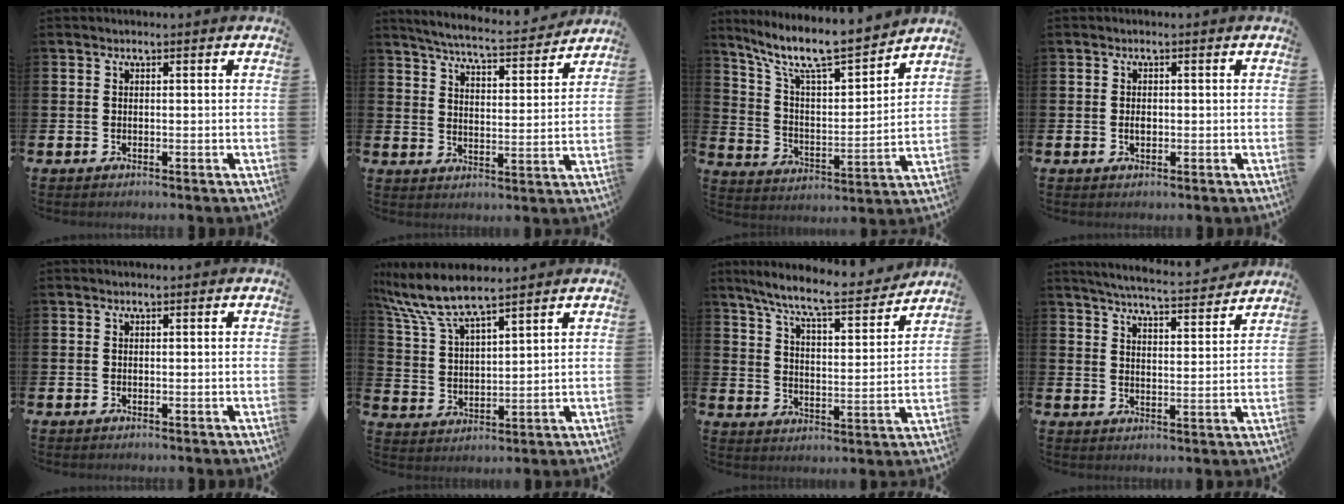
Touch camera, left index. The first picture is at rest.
{"total": 6.1, "force": [5.8, 0.3, 1.6], "torque": [-0.047, -0.046, 0.098]}
{"total": 10.4, "force": [9.2, 1.3, 4.6], "torque": [-0.120, -0.065, 0.154]}
{"total": 1.3, "force": [-0.1, 0.8, 1.0], "torque": [-0.018, 0.006, -0.005]}
{"total": 0.0}
{"total": 8.2, "force": [7.3, 1.4, 3.5], "torque": [-0.101, -0.022, 0.132]}
{"total": 8.7, "force": [7.8, 0.9, 3.7], "torque": [-0.095, -0.052, 0.132]}
{"total": 5.7, "force": [5.5, -0.1, 1.3], "torque": [-0.037, -0.042, 0.095]}